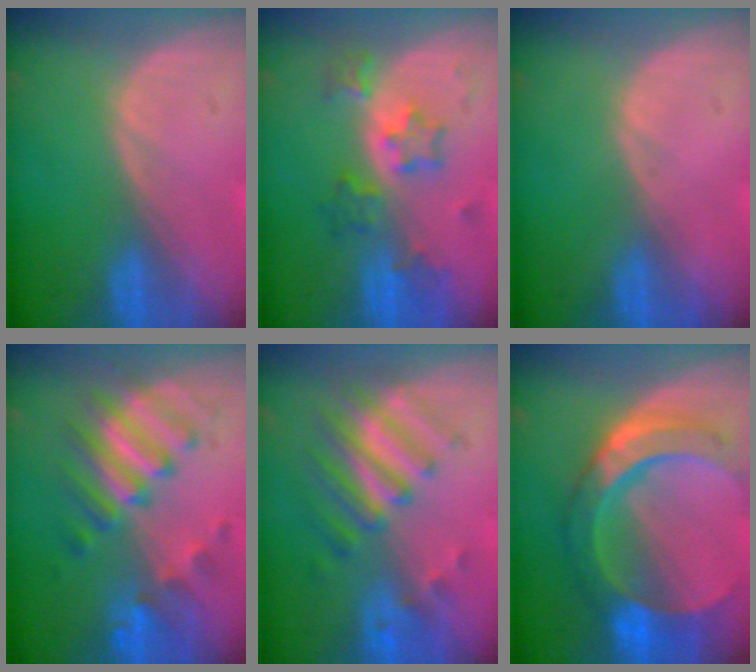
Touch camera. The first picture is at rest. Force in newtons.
{"total": 6.1, "press": 5.9, "slide": 1.7}
{"total": 0.0}
{"total": 8.0, "press": 8.0, "slide": 0.2}
{"total": 8.0, "press": 7.2, "slide": 3.6}
{"total": 10.6, "press": 10.6, "slide": 1.1}